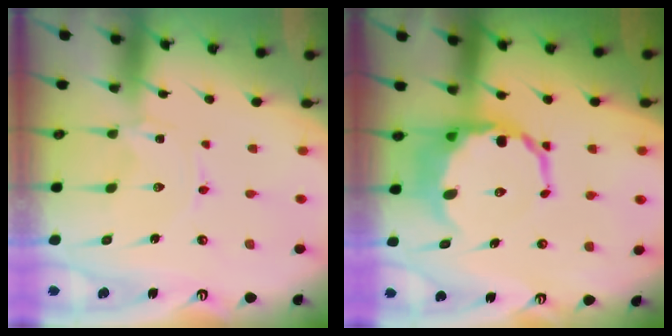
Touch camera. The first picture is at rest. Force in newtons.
{"total": 11.4, "press": 11.0, "slide": 2.8}